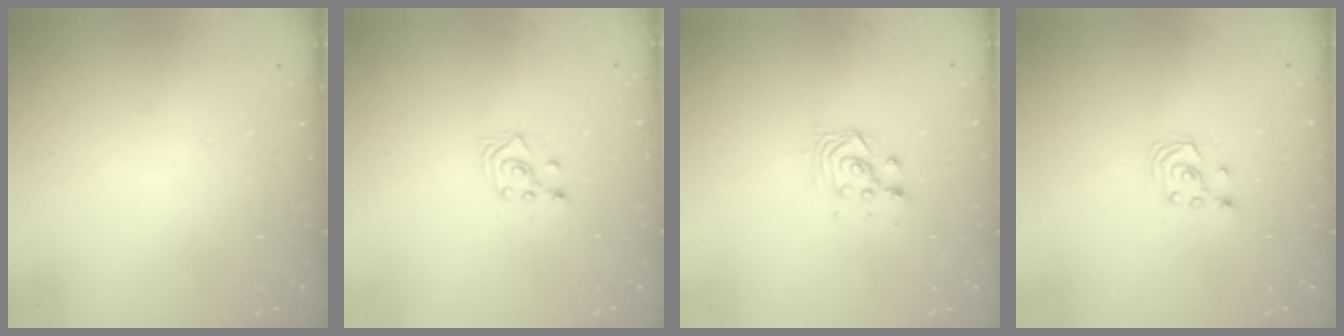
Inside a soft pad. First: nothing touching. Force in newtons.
{"total": 3.4, "press": 3.3, "slide": 0.9}
{"total": 2.9, "press": 2.8, "slide": 0.8}
{"total": 2.9, "press": 2.8, "slide": 0.3}